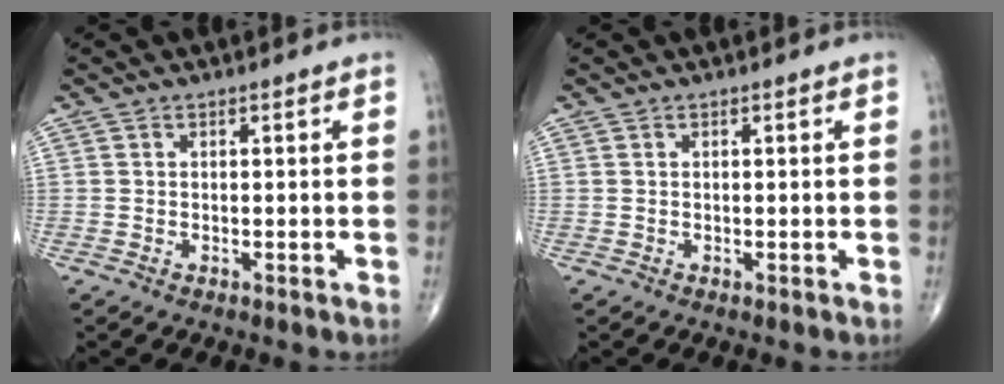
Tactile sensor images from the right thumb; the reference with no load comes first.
{"total": 0.0}